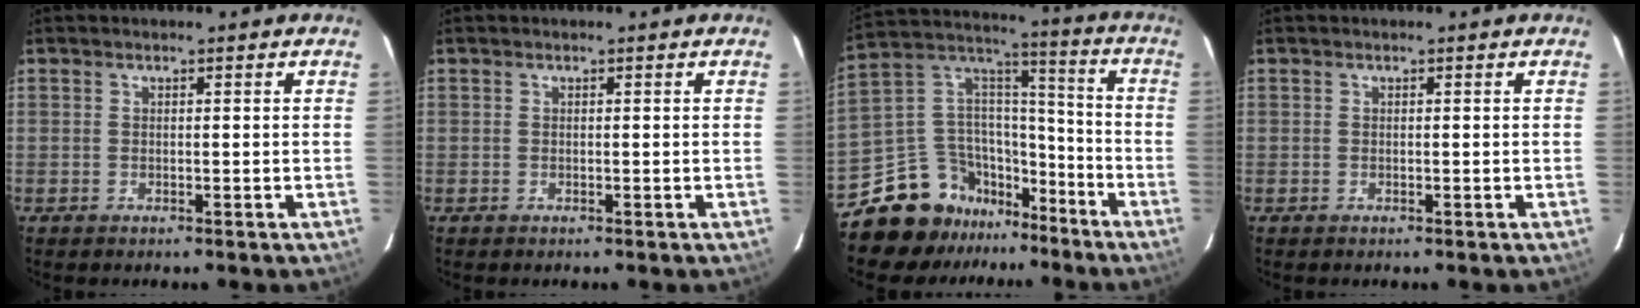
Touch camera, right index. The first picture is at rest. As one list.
[{"total": 0.0}, {"total": 16.4, "force": [-12.6, 9.7, 4.0], "torque": [-0.070, 0.094, -0.215]}, {"total": 0.0}]